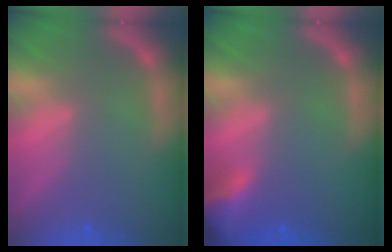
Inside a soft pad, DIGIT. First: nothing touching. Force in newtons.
{"total": 4.9}